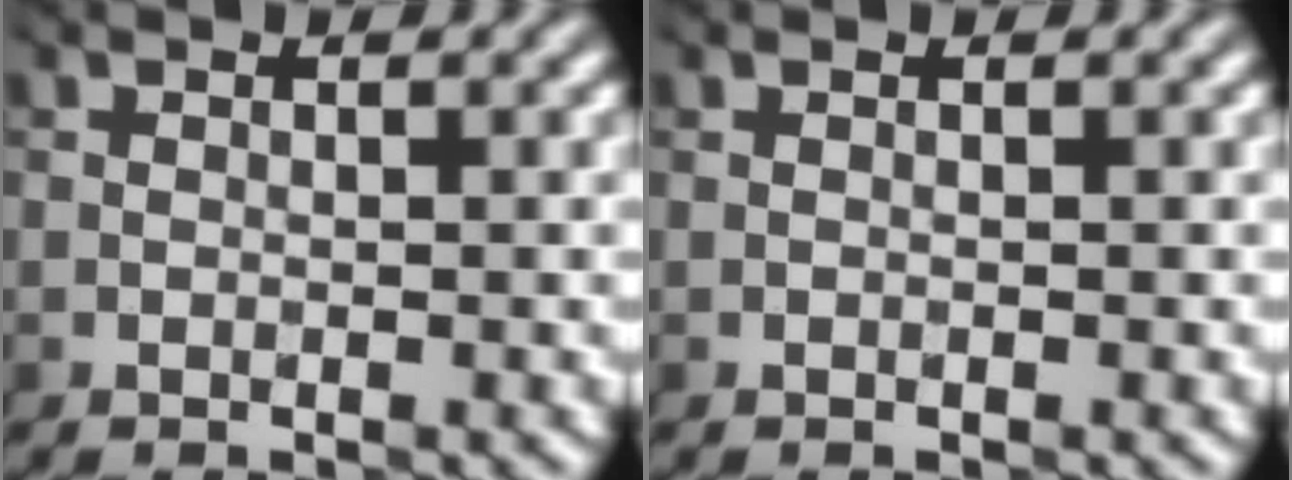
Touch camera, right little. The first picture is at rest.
{"total": 0.0}